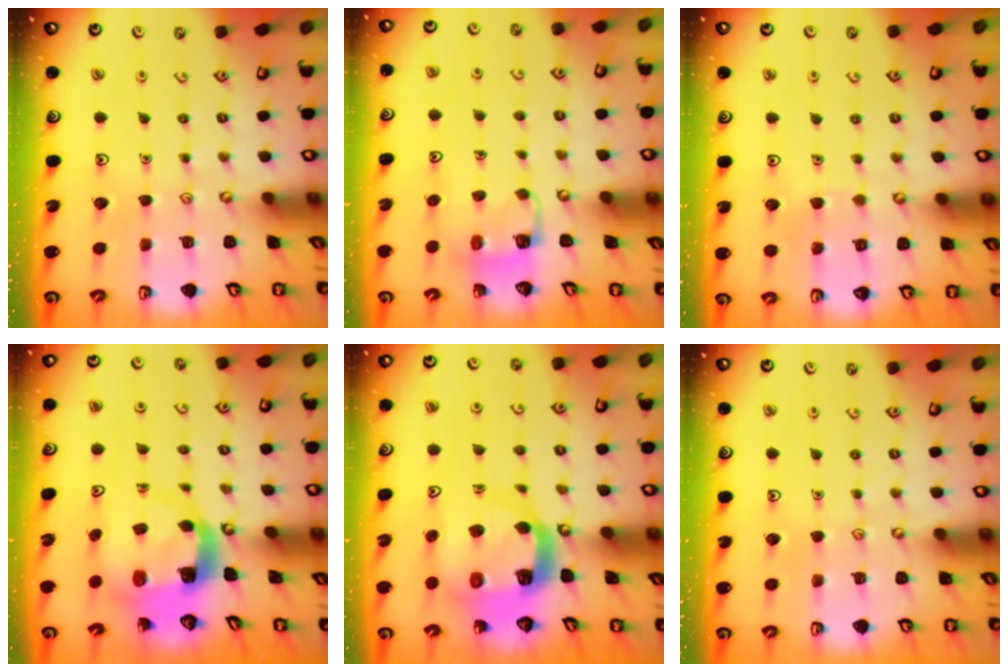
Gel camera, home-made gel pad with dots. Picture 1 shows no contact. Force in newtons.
{"total": 3.3, "press": 3.3, "slide": 0.2}
{"total": 2.9, "press": 2.9, "slide": 0.2}
{"total": 5.2, "press": 5.1, "slide": 0.6}
{"total": 10.0, "press": 9.9, "slide": 1.3}
{"total": 0.0}